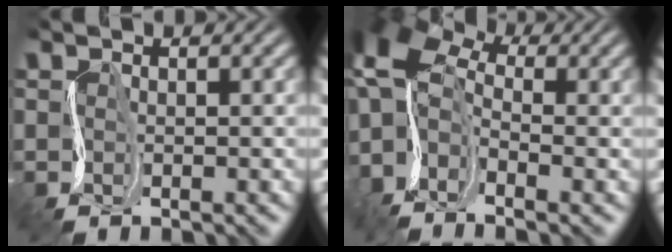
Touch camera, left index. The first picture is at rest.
{"total": 9.3, "force": [-1.2, 5.7, 7.3], "torque": [-0.136, 0.024, -0.029]}